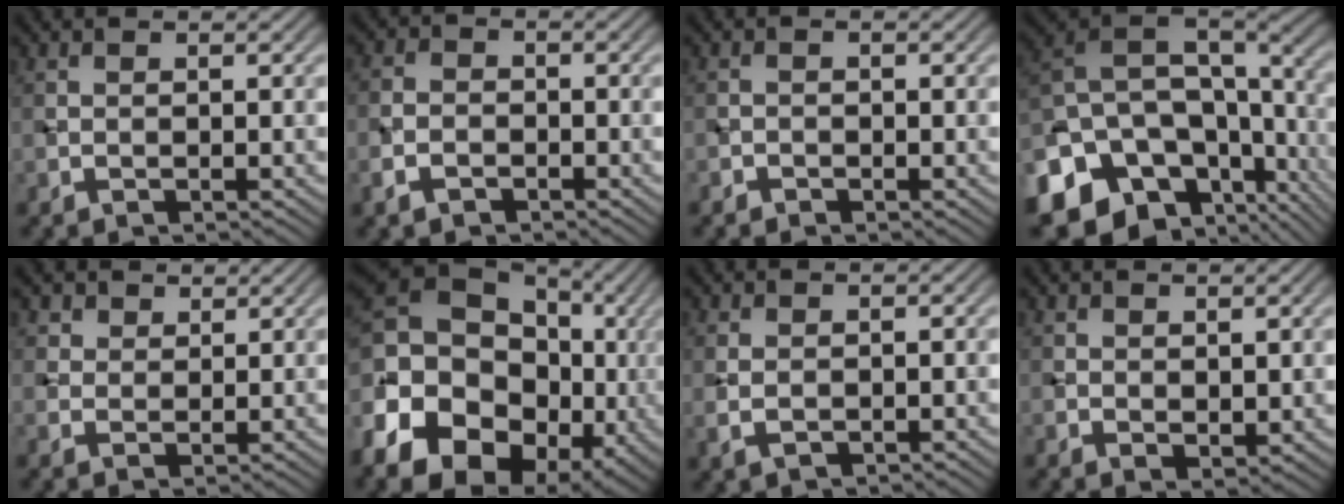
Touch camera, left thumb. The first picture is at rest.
{"total": 3.1, "force": [-1.9, 2.0, 1.4], "torque": [-0.032, -0.003, -0.047]}
{"total": 0.8, "force": [-0.6, 0.5, 0.1], "torque": [-0.001, -0.002, -0.013]}
{"total": 18.3, "force": [-5.7, 13.2, 11.4], "torque": [-0.273, -0.032, -0.061]}
{"total": 3.4, "force": [2.3, 2.2, 1.0], "torque": [-0.032, -0.006, 0.052]}
{"total": 21.4, "force": [-4.1, 15.9, 13.8], "torque": [-0.281, -0.011, -0.079]}
{"total": 2.0, "force": [-0.1, 1.3, 1.4], "torque": [-0.039, -0.004, 0.003]}
{"total": 2.1, "force": [1.2, 1.3, 1.2], "torque": [-0.022, -0.008, 0.027]}